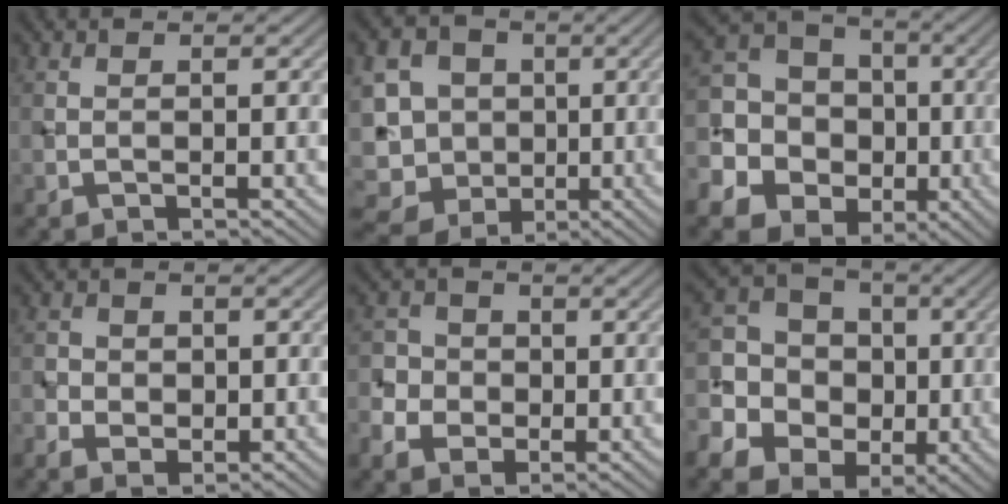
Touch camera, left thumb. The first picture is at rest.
{"total": 11.2, "force": [0.1, 9.9, 5.2], "torque": [-0.173, 0.005, -0.014]}
{"total": 15.7, "force": [-2.8, 14.0, 6.4], "torque": [-0.214, -0.001, -0.064]}
{"total": 3.8, "force": [-0.8, 3.2, 1.9], "torque": [-0.035, -0.006, -0.016]}
{"total": 5.3, "force": [-0.9, 4.8, 2.0], "torque": [-0.046, -0.003, -0.032]}
{"total": 12.3, "force": [-1.9, 10.8, 5.6], "torque": [-0.169, 0.005, -0.051]}